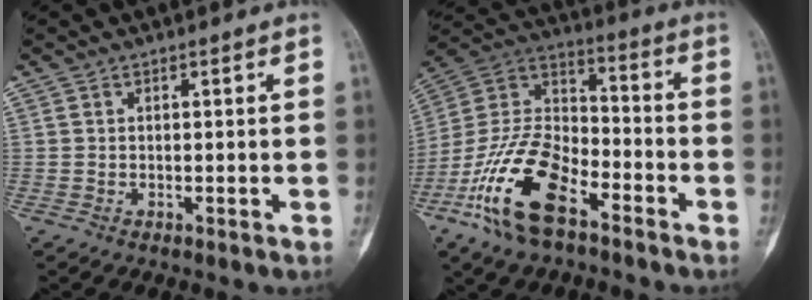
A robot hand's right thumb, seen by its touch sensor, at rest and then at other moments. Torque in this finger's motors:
{"motor_torque": [0.38, 0.52, 1.80, -0.98, 0.15]}